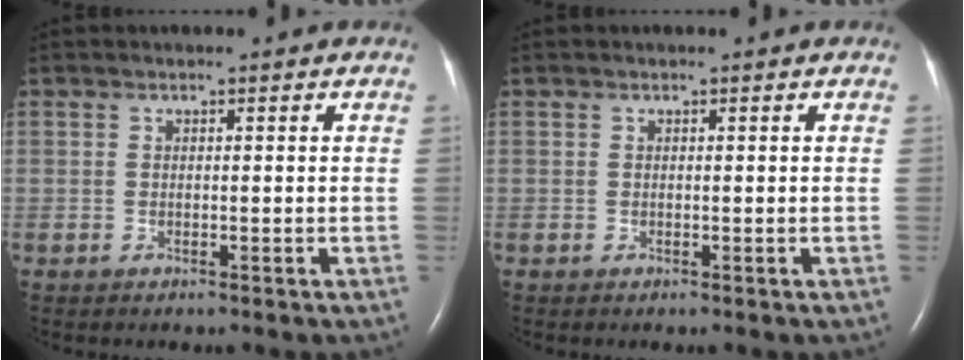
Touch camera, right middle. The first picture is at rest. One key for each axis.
{"total": 0.0}